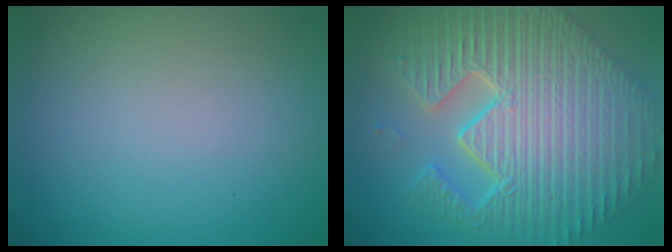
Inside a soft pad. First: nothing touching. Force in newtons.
{"total": 12.5, "press": 8.0, "slide": 9.6}